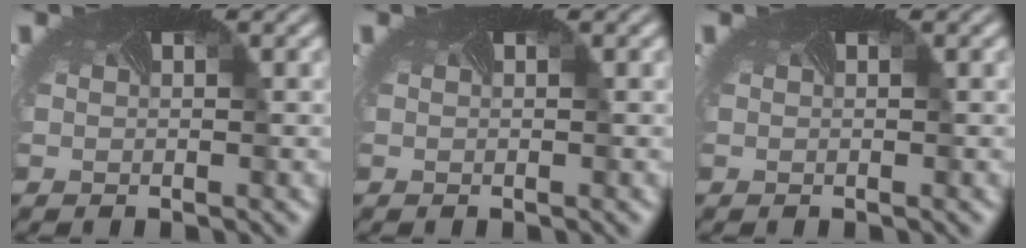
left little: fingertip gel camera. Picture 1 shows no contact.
{"total": 0.0}
{"total": 0.0}